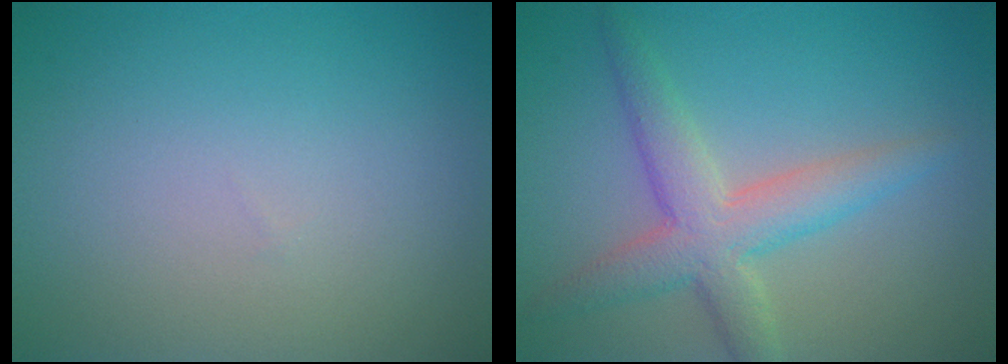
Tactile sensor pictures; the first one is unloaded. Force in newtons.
{"total": 4.6, "press": 4.6, "slide": 0.0}